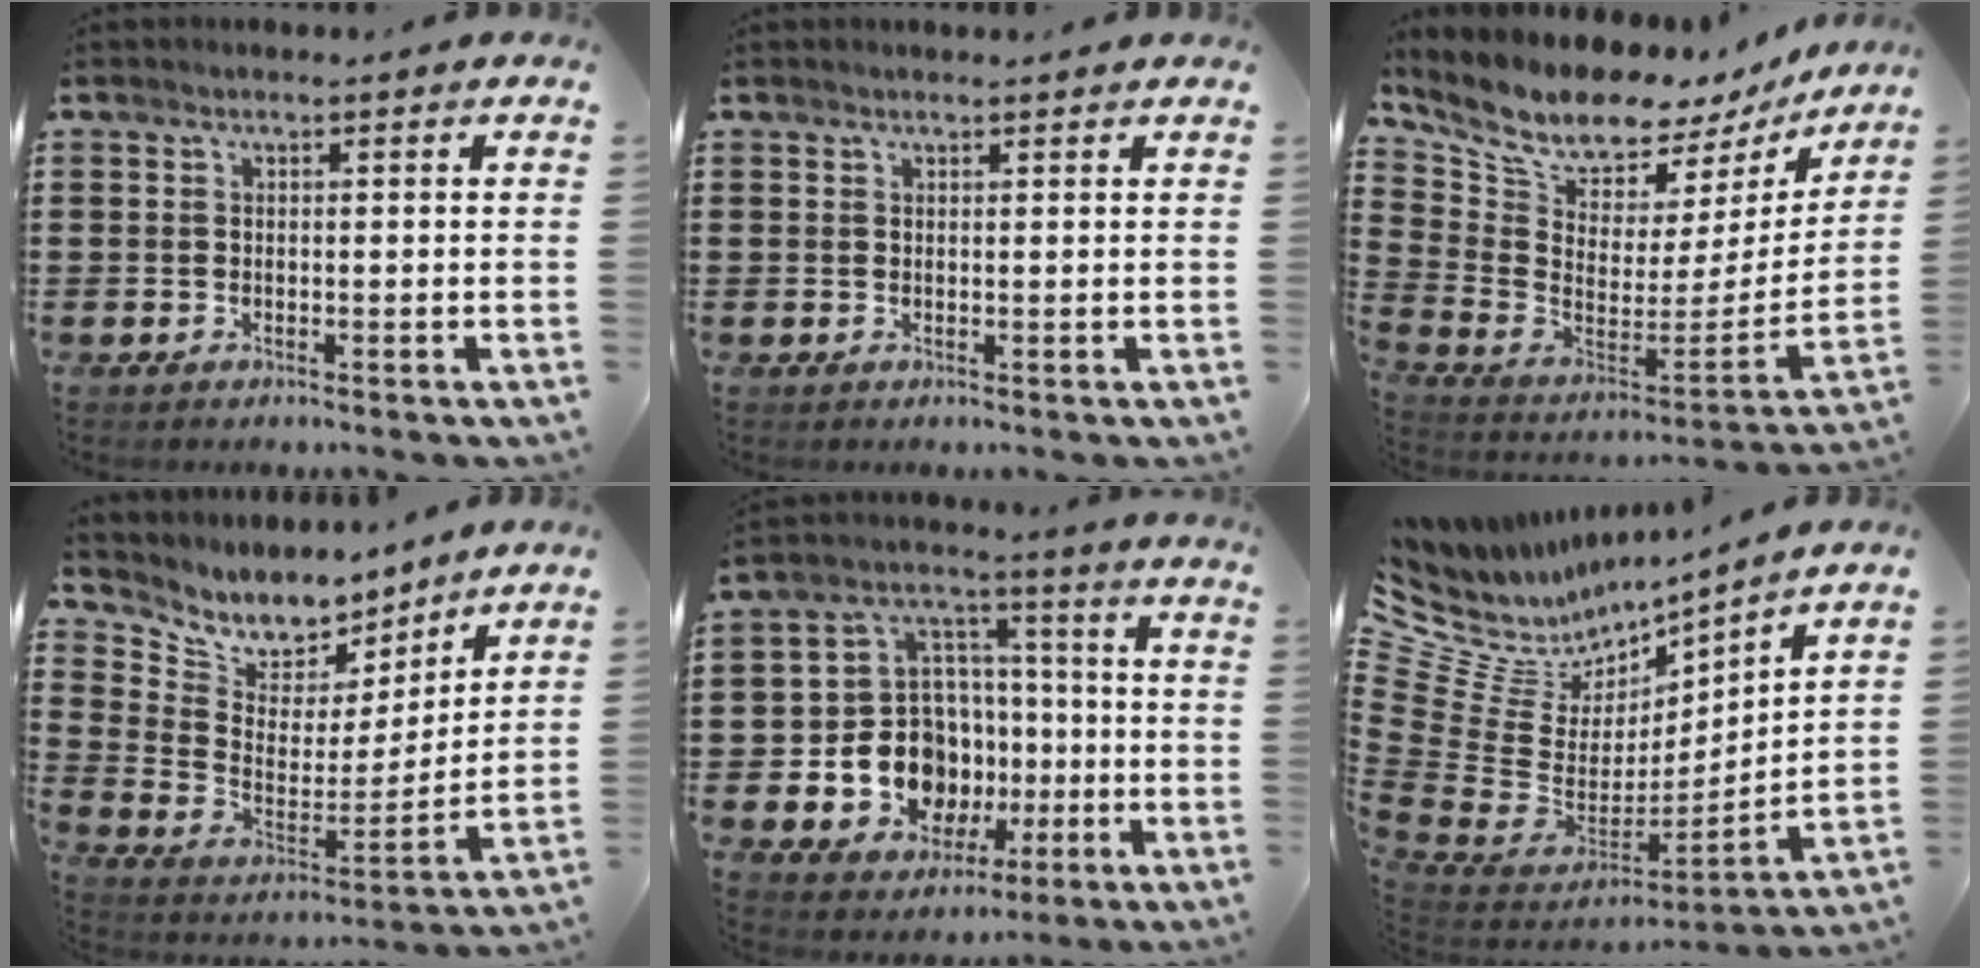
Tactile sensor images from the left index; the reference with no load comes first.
{"total": 0.6, "force": [0.6, 0.0, 0.1], "torque": [-0.005, 0.000, 0.012]}
{"total": 9.5, "force": [8.1, 3.3, 3.8], "torque": [-0.112, -0.058, 0.141]}
{"total": 6.9, "force": [6.0, 3.2, 0.8], "torque": [-0.059, -0.042, 0.109]}
{"total": 11.9, "force": [-3.0, 10.4, 4.9], "torque": [-0.132, 0.009, -0.046]}
{"total": 7.2, "force": [4.0, 5.7, 2.0], "torque": [-0.094, -0.046, 0.071]}